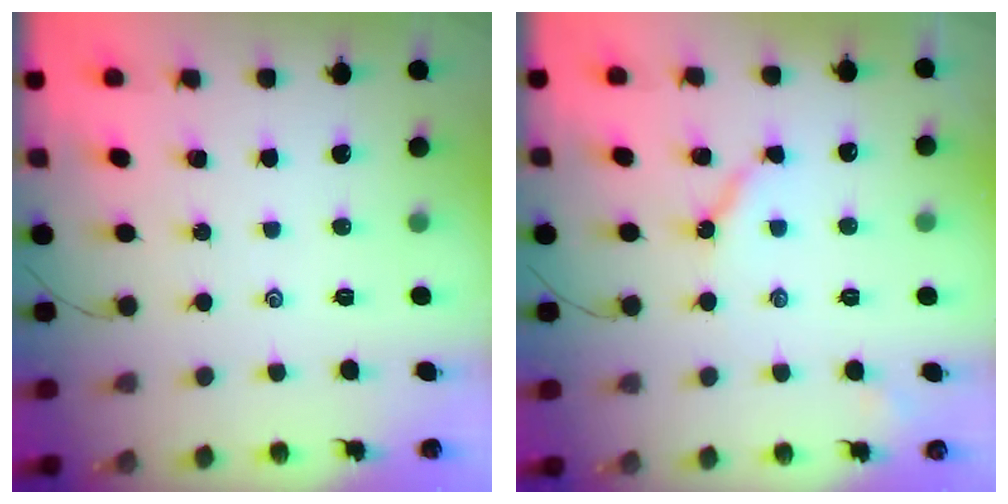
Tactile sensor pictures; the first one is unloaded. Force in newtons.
{"total": 5.3, "press": 5.3, "slide": 0.5}